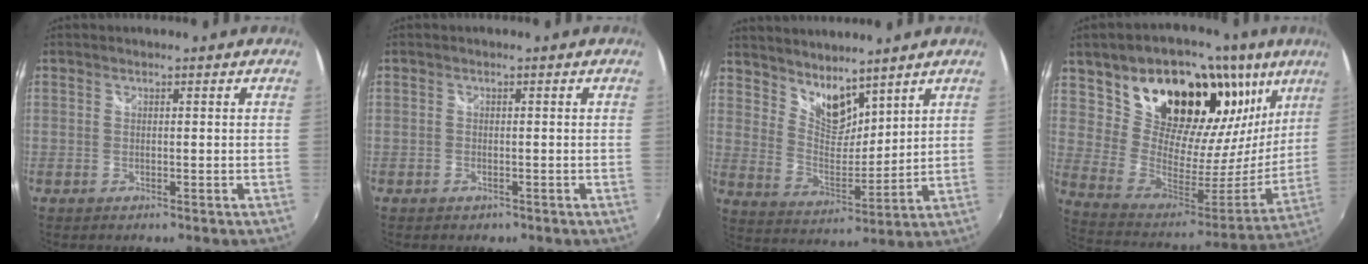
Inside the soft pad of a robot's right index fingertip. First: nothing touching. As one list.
[{"total": 1.5, "force": [-0.9, 1.1, 0.4], "torque": [-0.009, -0.001, -0.012]}, {"total": 9.4, "force": [7.7, 3.7, 3.9], "torque": [-0.060, -0.005, 0.148]}, {"total": 30.7, "force": [17.8, 18.5, 16.9], "torque": [-0.312, 0.014, 0.310]}]